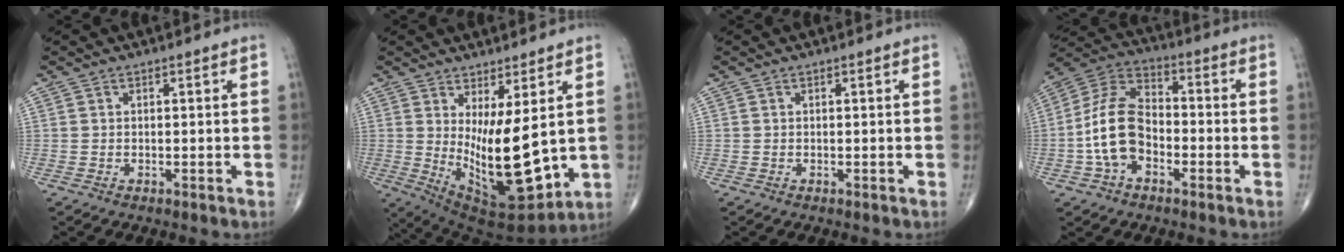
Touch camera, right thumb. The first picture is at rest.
{"total": 15.4, "force": [1.3, 5.6, 14.2], "torque": [-0.225, -0.042, 0.046]}
{"total": 0.0}
{"total": 12.9, "force": [-2.9, 8.1, 9.6], "torque": [-0.179, 0.043, -0.065]}